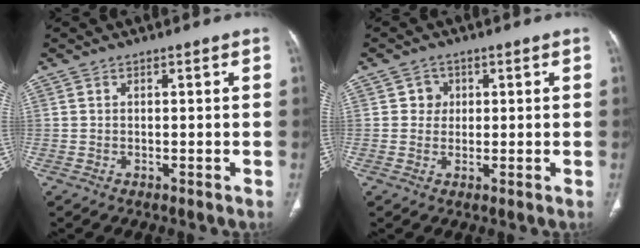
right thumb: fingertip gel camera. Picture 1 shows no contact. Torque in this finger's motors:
{"motor_torque": [-0.29, 0.23, 0.28, -0.08, -0.03]}